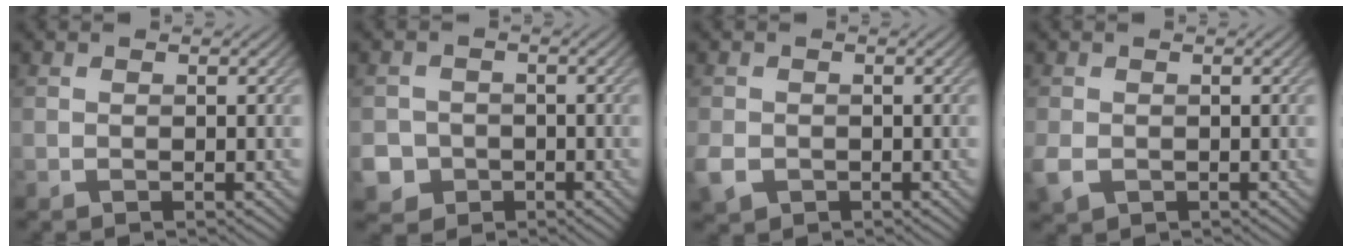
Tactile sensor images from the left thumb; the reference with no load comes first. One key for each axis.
{"total": 5.5, "fx": -2.5, "fy": 4.7, "fz": 1.2, "tx": -0.029, "ty": -0.016, "tz": -0.058}
{"total": 3.2, "fx": -1.3, "fy": 2.5, "fz": 1.5, "tx": -0.042, "ty": -0.013, "tz": -0.031}
{"total": 2.8, "fx": -1.0, "fy": 2.2, "fz": 1.5, "tx": -0.044, "ty": -0.014, "tz": -0.022}